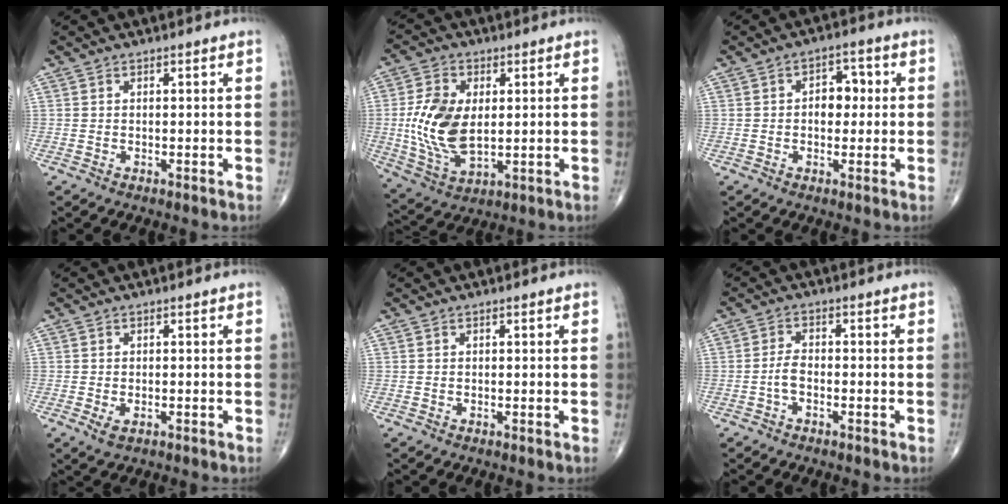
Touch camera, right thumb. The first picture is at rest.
{"total": 13.3, "force": [0.9, 7.8, 10.8], "torque": [-0.210, -0.010, 0.026]}
{"total": 5.4, "force": [0.4, 3.6, 4.0], "torque": [-0.029, 0.013, -0.001]}
{"total": 2.2, "force": [-0.9, 1.1, 1.7], "torque": [-0.032, -0.001, -0.012]}
{"total": 0.0}
{"total": 2.8, "force": [-1.1, 1.3, 2.2], "torque": [-0.046, 0.013, -0.026]}